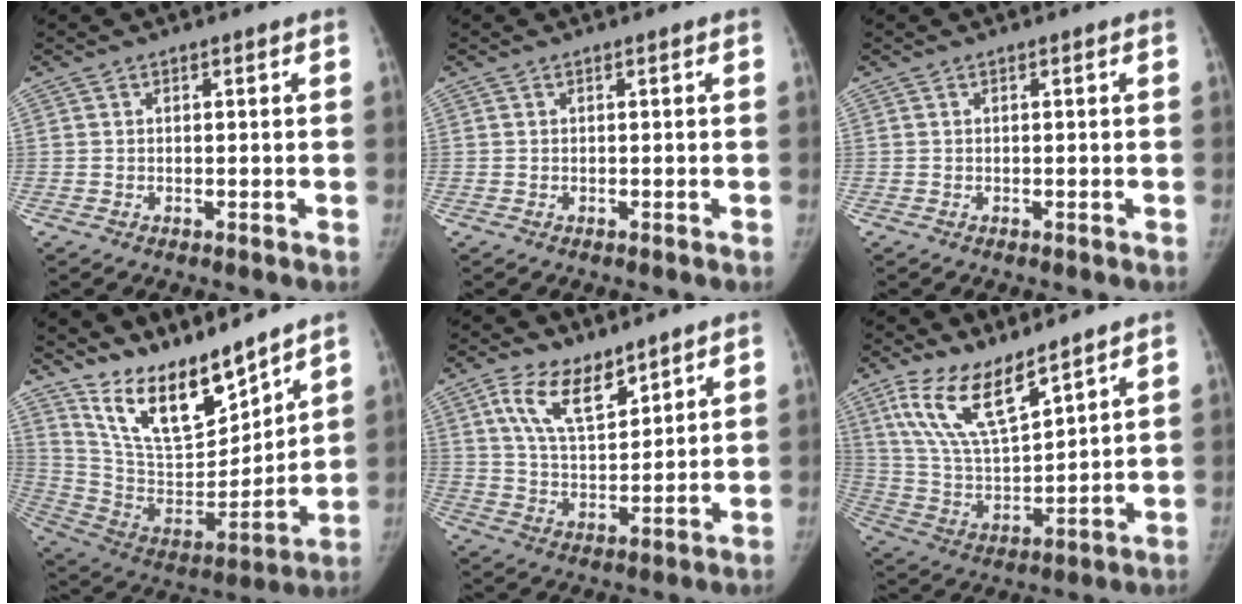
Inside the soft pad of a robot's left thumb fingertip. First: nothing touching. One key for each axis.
{"total": 0.0}
{"total": 0.0}
{"total": 17.7, "fx": 14.6, "fy": 5.1, "fz": 8.6, "tx": -0.107, "ty": -0.103, "tz": 0.279}
{"total": 10.7, "fx": 6.8, "fy": 5.0, "fz": 6.6, "tx": -0.103, "ty": -0.040, "tz": 0.134}
{"total": 14.1, "fx": 9.5, "fy": 4.5, "fz": 9.5, "tx": -0.167, "ty": -0.052, "tz": 0.200}